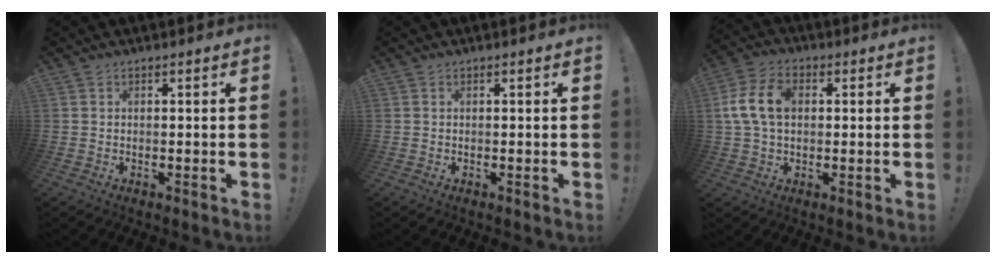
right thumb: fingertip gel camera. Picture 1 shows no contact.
{"total": 0.0}
{"total": 11.5, "force": [1.5, 7.6, 8.5], "torque": [-0.167, 0.008, 0.029]}